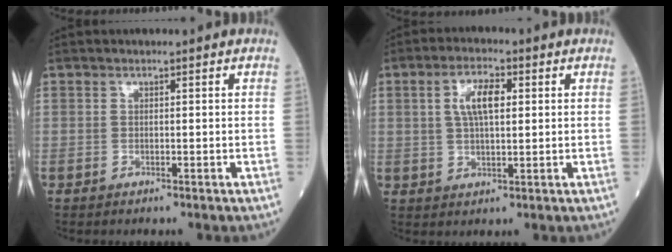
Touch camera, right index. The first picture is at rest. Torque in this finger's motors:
{"motor_torque": [0.41, 0.18, 0.15, 0.07]}